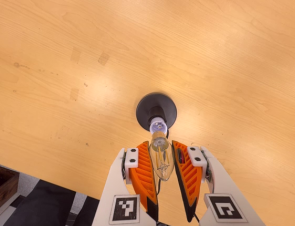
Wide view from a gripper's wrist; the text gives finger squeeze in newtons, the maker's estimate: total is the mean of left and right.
{"total": 13.9, "left": 15.8, "right": 11.9}